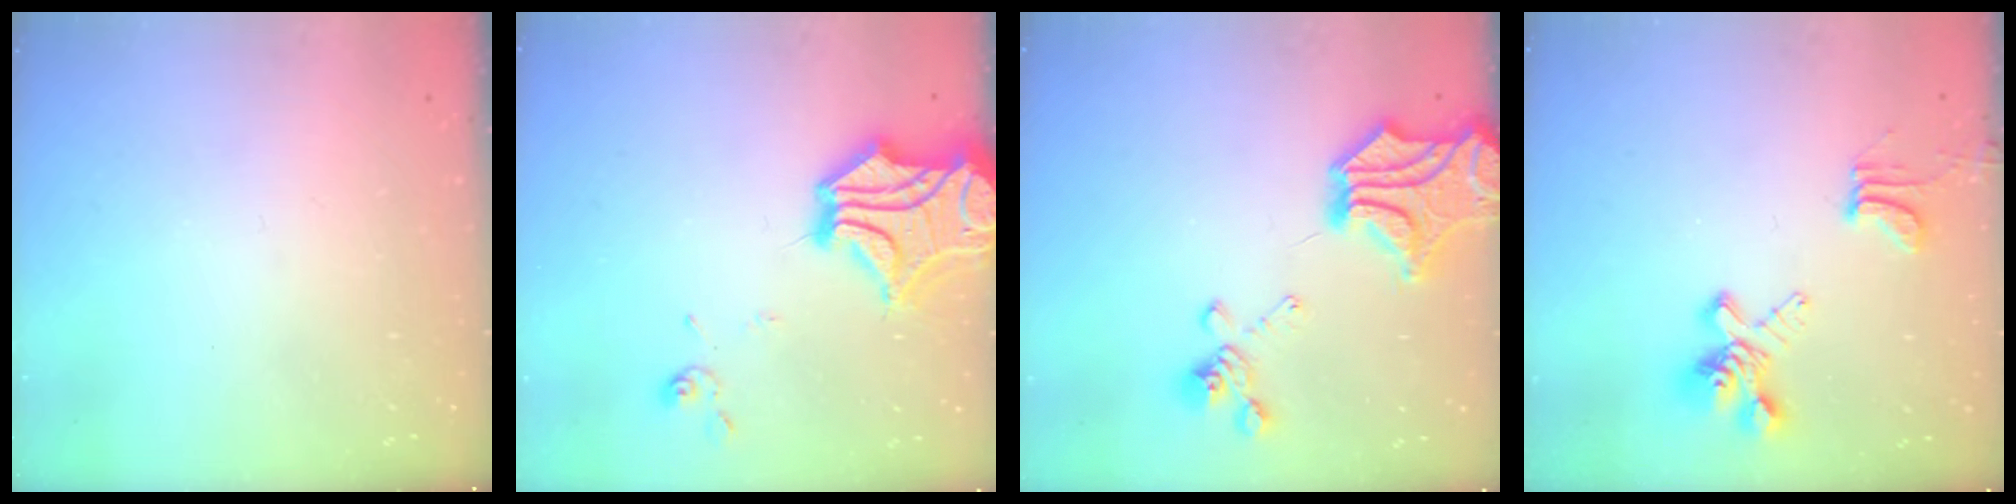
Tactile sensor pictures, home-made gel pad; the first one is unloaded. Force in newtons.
{"total": 12.7, "press": 12.3, "slide": 3.1}
{"total": 8.8, "press": 8.3, "slide": 3.0}
{"total": 5.3, "press": 5.0, "slide": 1.9}